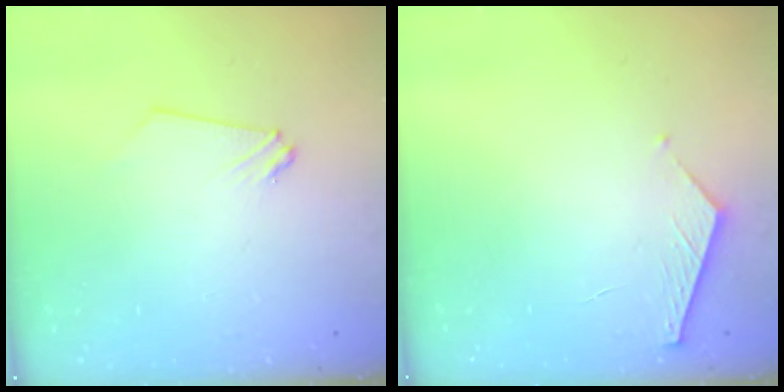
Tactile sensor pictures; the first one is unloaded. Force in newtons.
{"total": 5.5, "press": 5.5, "slide": 0.6}